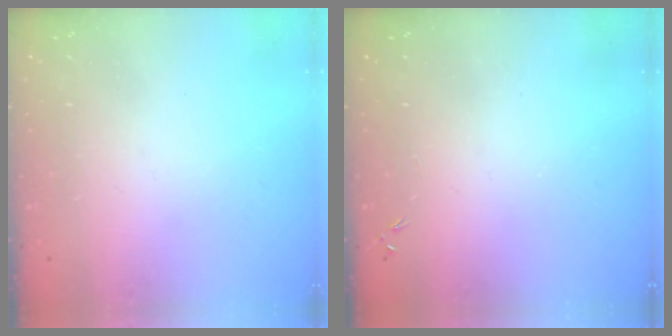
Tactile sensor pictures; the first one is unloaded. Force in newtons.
{"total": 0.0}